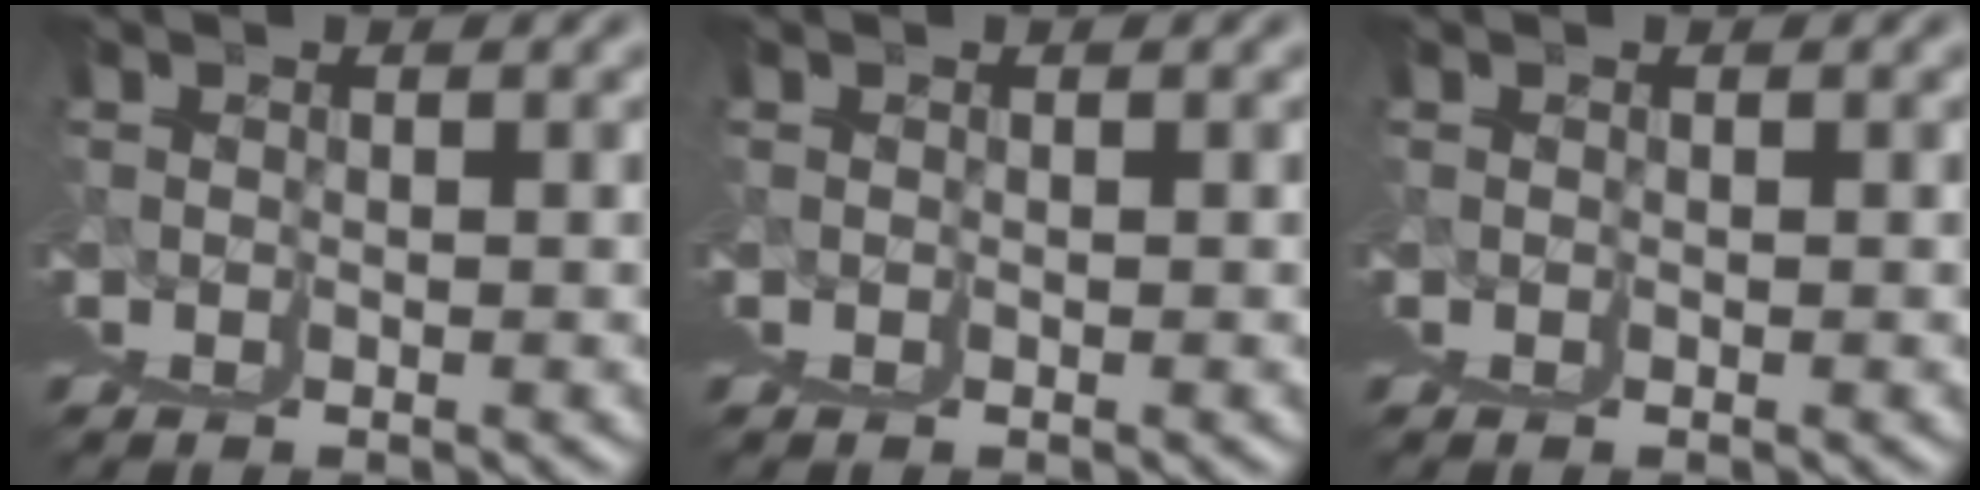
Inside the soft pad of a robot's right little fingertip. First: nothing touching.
{"total": 0.0}
{"total": 0.0}